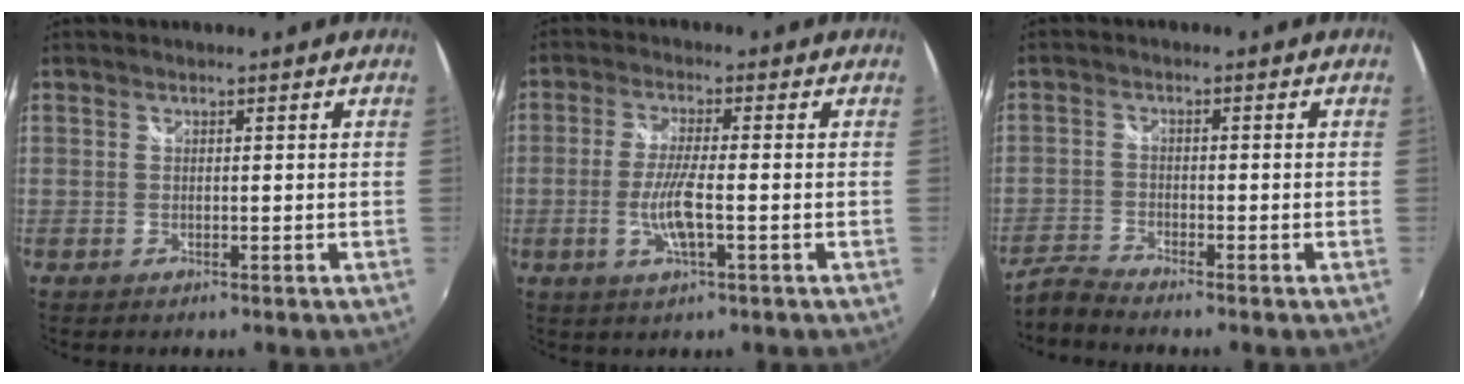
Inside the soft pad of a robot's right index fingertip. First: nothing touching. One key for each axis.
{"total": 6.1, "fx": -1.7, "fy": 0.6, "fz": 5.8, "tx": -0.120, "ty": -0.005, "tz": -0.034}
{"total": 3.4, "fx": -3.4, "fy": 0.0, "fz": 0.3, "tx": -0.017, "ty": -0.008, "tz": -0.078}